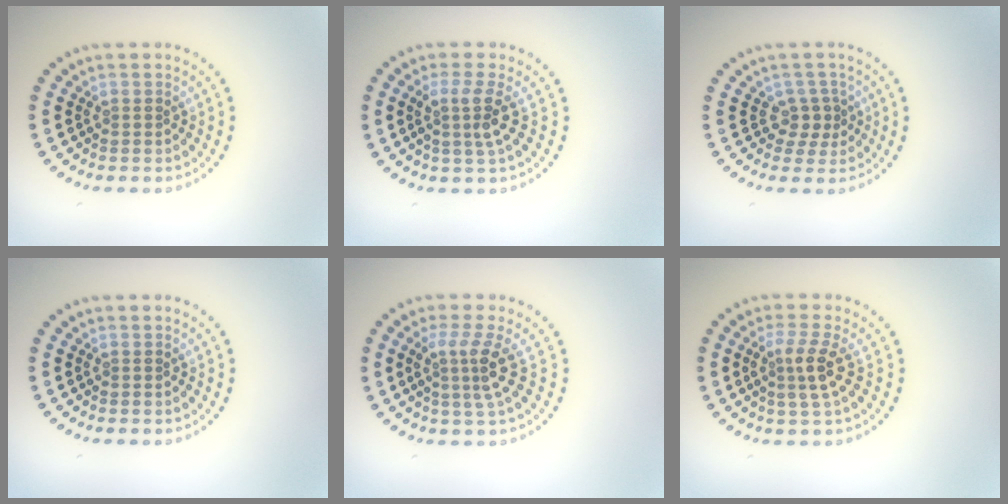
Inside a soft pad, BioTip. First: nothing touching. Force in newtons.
{"total": 2.8, "press": 2.1, "slide": 1.8}
{"total": 1.9, "press": 1.4, "slide": 1.2}
{"total": 0.0}
{"total": 3.3, "press": 2.4, "slide": 2.3}
{"total": 2.7, "press": 2.4, "slide": 1.3}